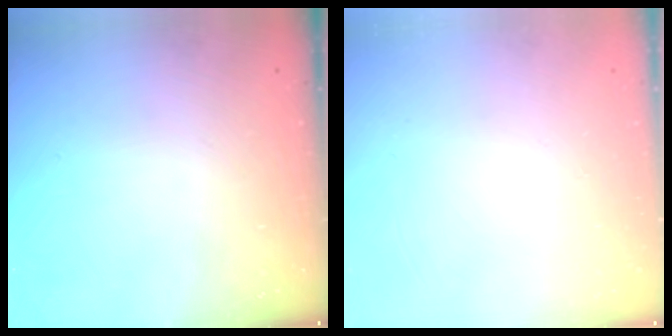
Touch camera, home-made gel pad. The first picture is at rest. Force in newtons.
{"total": 0.0}